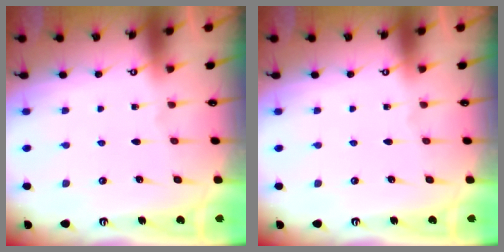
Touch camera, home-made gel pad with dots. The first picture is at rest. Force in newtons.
{"total": 0.0}